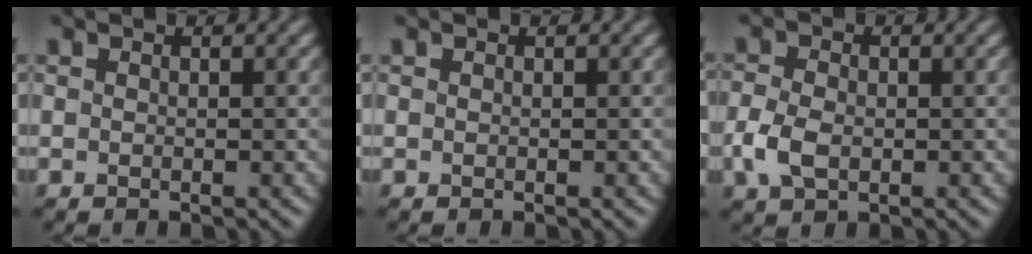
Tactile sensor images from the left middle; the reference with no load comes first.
{"total": 0.0}
{"total": 3.6, "force": [-0.8, 2.5, 2.5], "torque": [-0.065, -0.003, -0.021]}